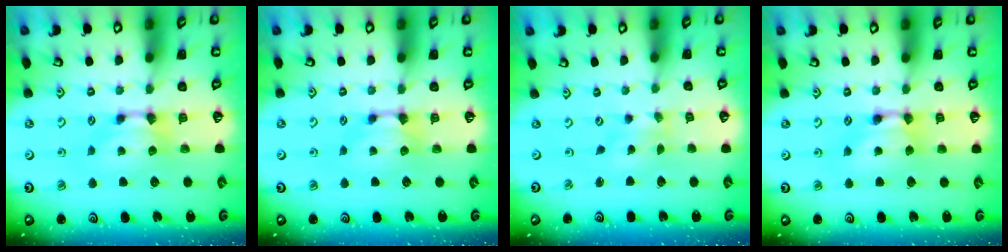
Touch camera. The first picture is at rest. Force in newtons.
{"total": 0.0}
{"total": 3.4, "press": 3.2, "slide": 0.8}
{"total": 1.7, "press": 1.7, "slide": 0.1}